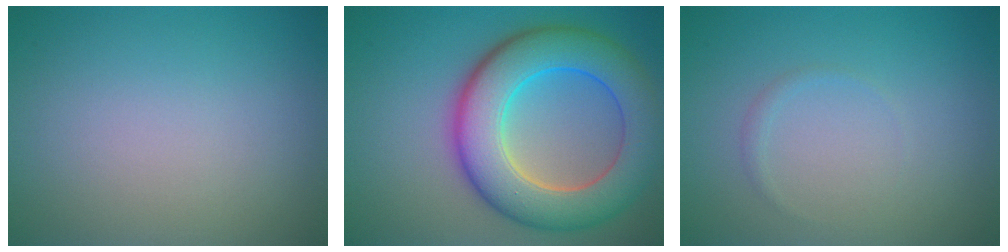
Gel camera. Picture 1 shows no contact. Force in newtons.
{"total": 10.1, "press": 10.1, "slide": 0.2}
{"total": 0.6, "press": 0.6, "slide": 0.0}